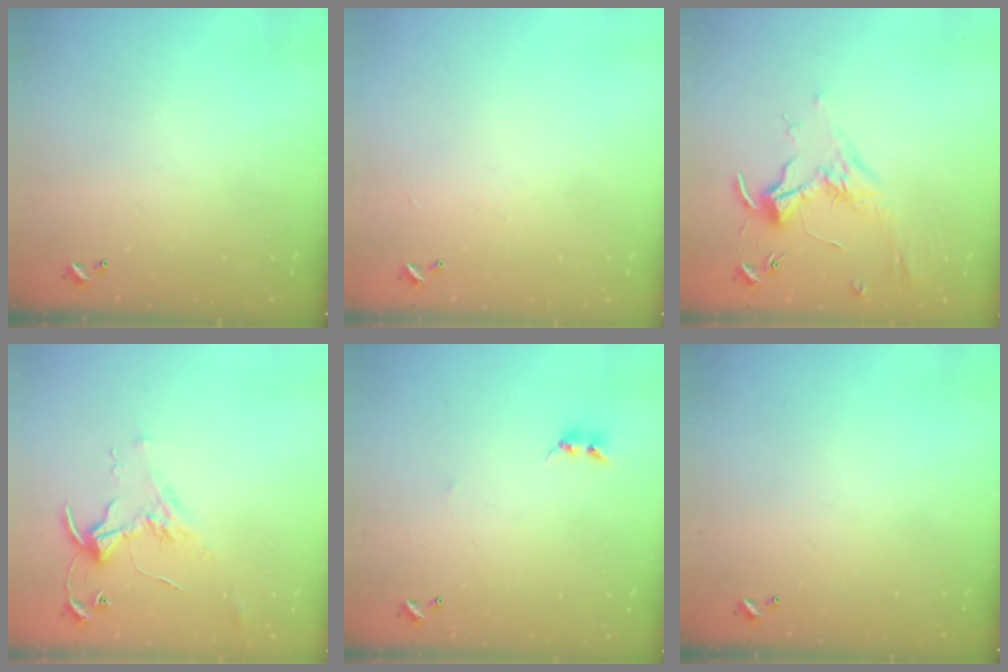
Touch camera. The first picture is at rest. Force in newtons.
{"total": 1.2, "press": 1.1, "slide": 0.4}
{"total": 1.8, "press": 1.6, "slide": 0.7}
{"total": 2.1, "press": 2.1, "slide": 0.1}
{"total": 2.5, "press": 2.5, "slide": 0.4}
{"total": 0.0}